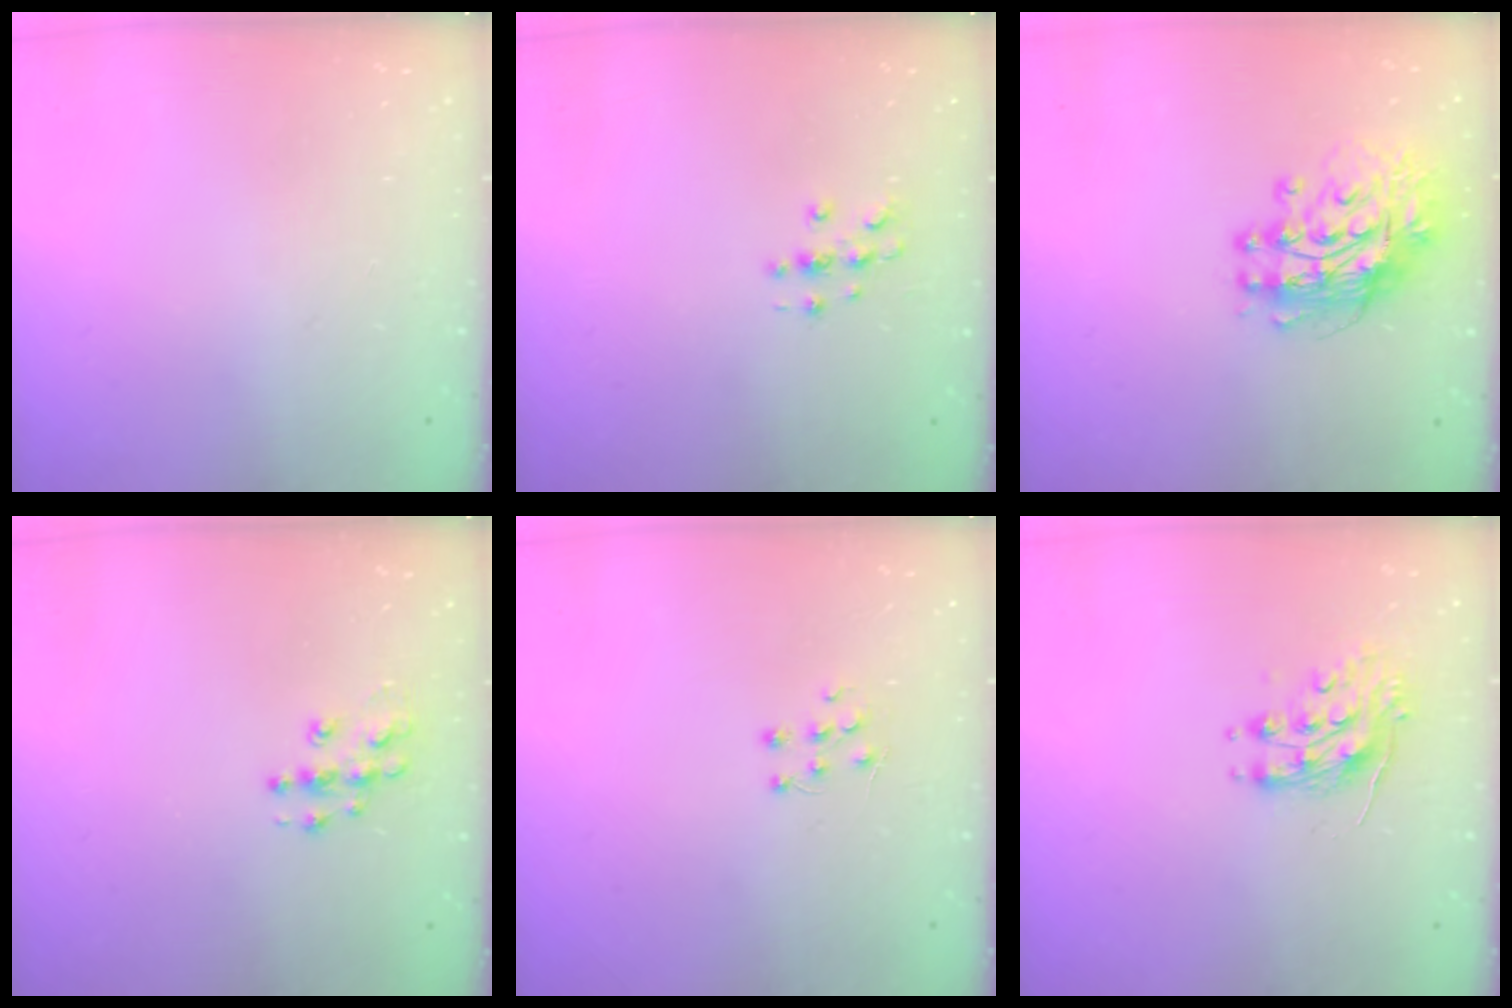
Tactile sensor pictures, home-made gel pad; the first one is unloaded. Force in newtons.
{"total": 3.0, "press": 3.0, "slide": 0.3}
{"total": 12.3, "press": 12.2, "slide": 1.1}
{"total": 7.1, "press": 7.1, "slide": 0.3}
{"total": 4.9, "press": 4.9, "slide": 0.4}
{"total": 8.4, "press": 8.3, "slide": 0.4}